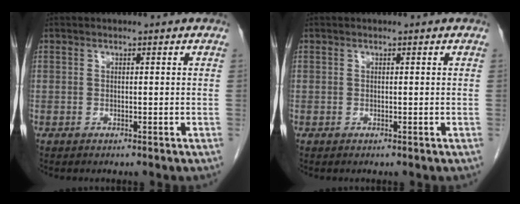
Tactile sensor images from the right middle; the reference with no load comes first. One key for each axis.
{"total": 0.0}